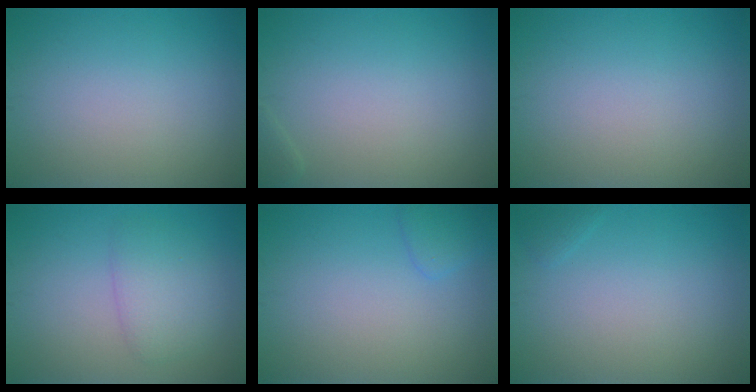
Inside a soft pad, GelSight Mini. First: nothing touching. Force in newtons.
{"total": 0.5, "press": 0.5, "slide": 0.1}
{"total": 0.0}
{"total": 2.9, "press": 2.9, "slide": 0.2}
{"total": 1.5, "press": 1.4, "slide": 0.1}
{"total": 0.5, "press": 0.5, "slide": 0.0}